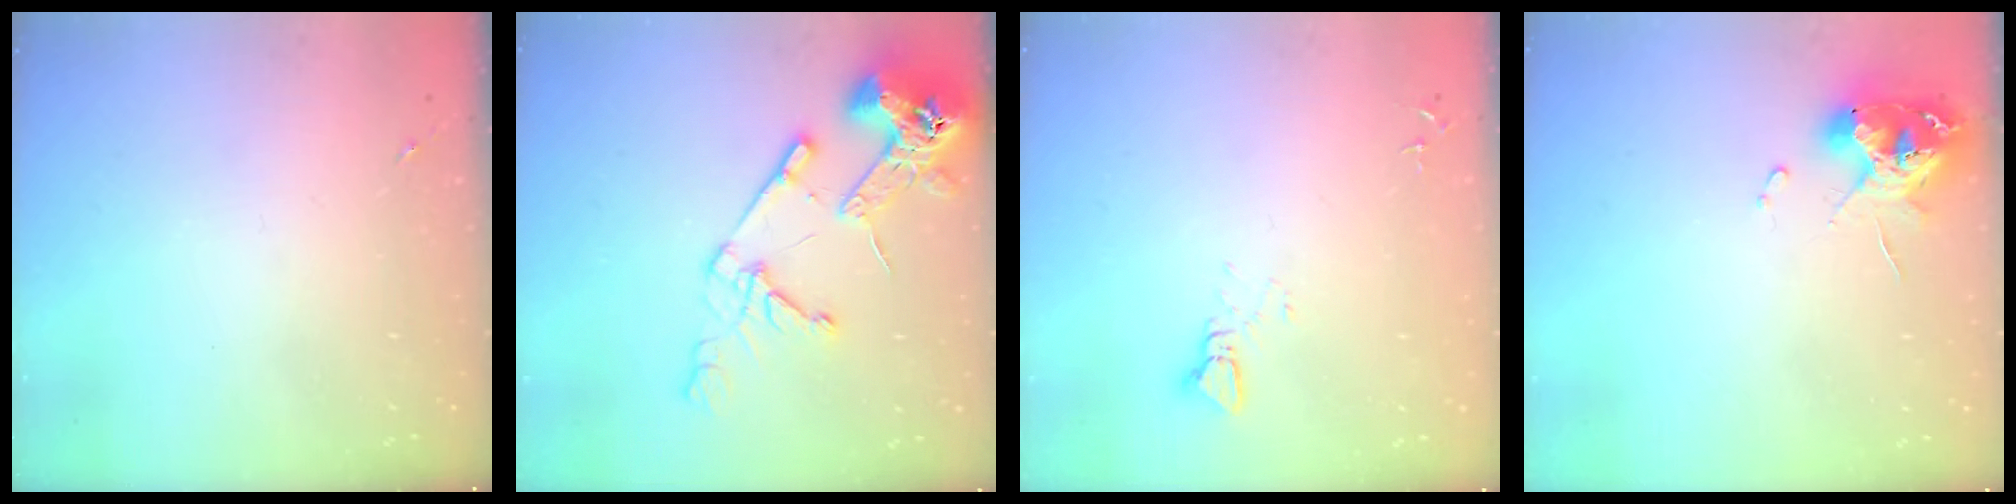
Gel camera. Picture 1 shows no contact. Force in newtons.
{"total": 16.6, "press": 16.5, "slide": 2.0}
{"total": 2.4, "press": 2.4, "slide": 0.1}
{"total": 11.1, "press": 11.0, "slide": 1.2}